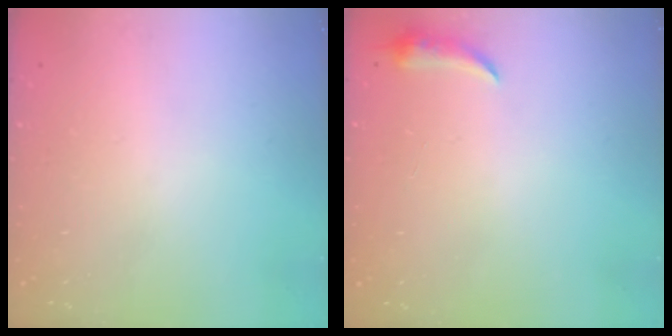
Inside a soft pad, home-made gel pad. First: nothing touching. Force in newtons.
{"total": 4.6, "press": 4.5, "slide": 0.8}